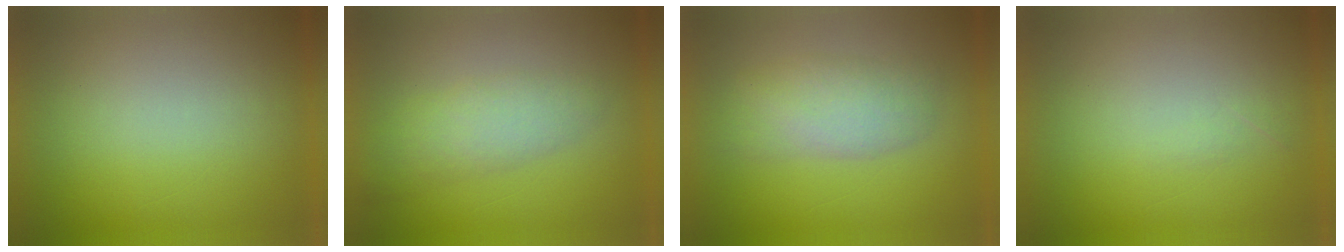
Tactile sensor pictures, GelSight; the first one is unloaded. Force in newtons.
{"total": 3.2}
{"total": 4.2}
{"total": 1.0}